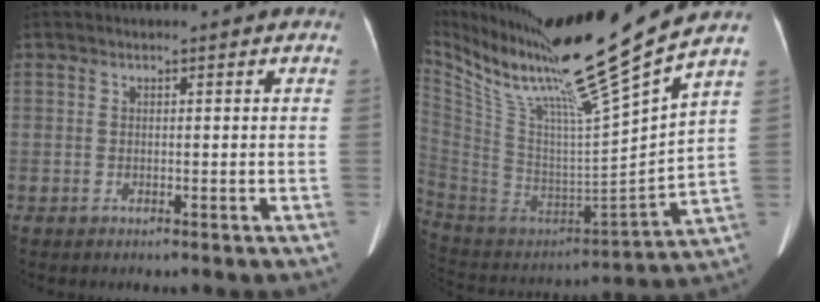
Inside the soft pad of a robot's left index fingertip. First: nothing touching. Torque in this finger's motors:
{"motor_torque": [-0.24, -0.97, 0.05, 0.06]}